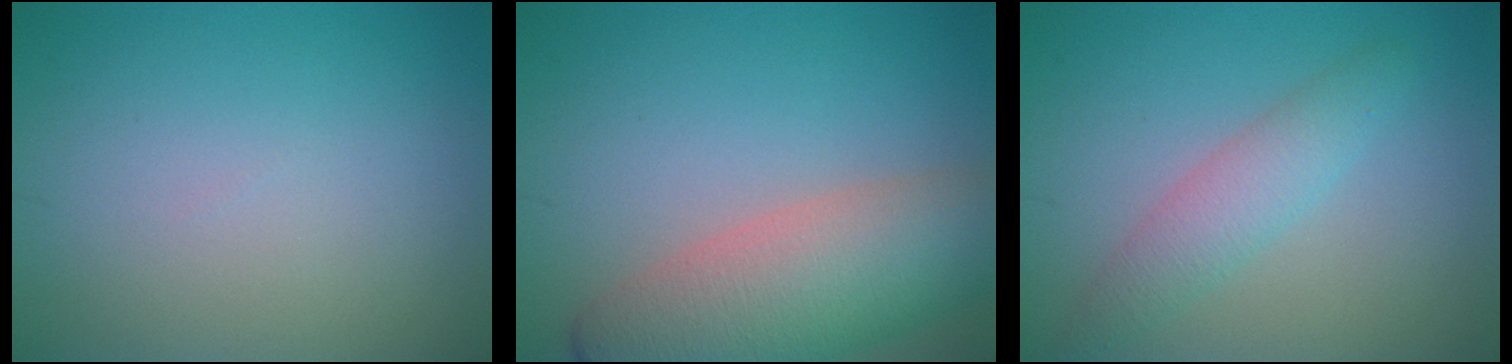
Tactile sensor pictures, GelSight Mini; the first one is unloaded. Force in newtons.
{"total": 8.8, "press": 8.7, "slide": 0.7}
{"total": 2.9, "press": 2.9, "slide": 0.1}